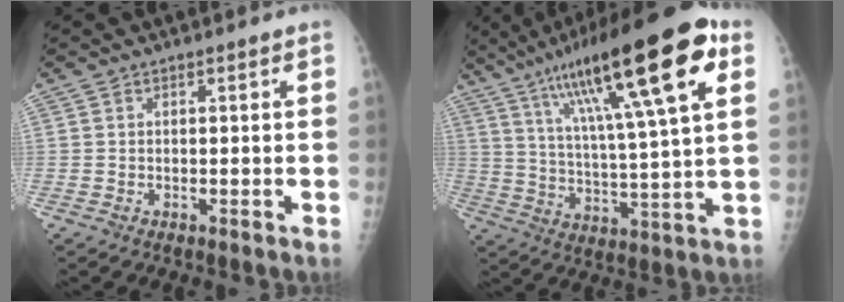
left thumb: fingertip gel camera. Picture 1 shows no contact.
{"total": 25.1, "force": [11.8, 4.5, 21.7], "torque": [-0.351, -0.005, 0.192]}